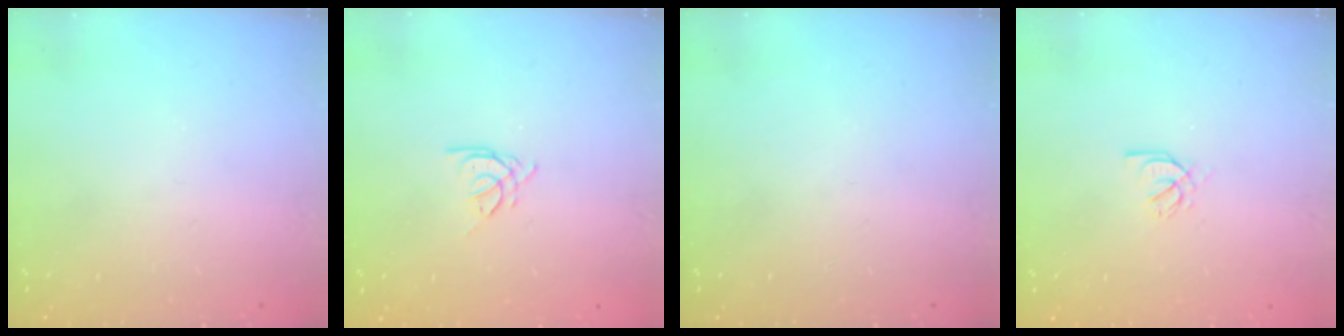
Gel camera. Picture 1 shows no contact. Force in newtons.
{"total": 1.9, "press": 1.9, "slide": 0.4}
{"total": 0.0}
{"total": 2.6, "press": 2.6, "slide": 0.4}